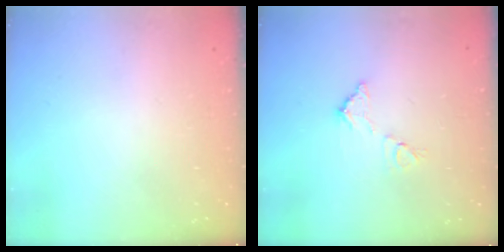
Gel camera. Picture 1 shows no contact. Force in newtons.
{"total": 8.9, "press": 8.9, "slide": 0.3}